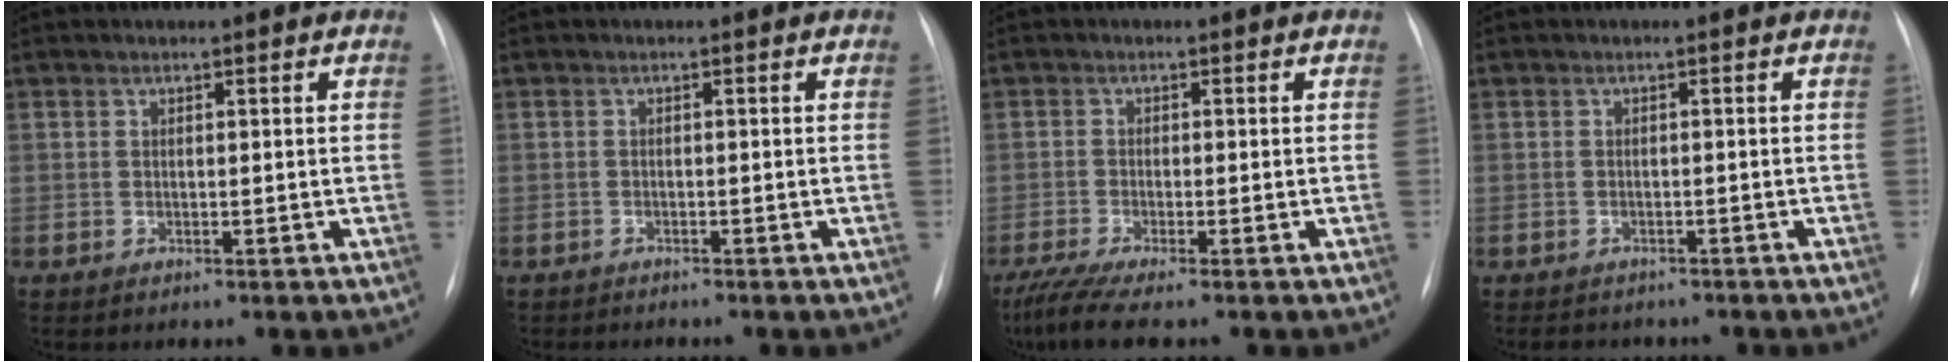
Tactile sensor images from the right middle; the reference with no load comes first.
{"total": 1.8, "force": [-1.7, 0.3, 0.5], "torque": [-0.007, -0.004, -0.022]}
{"total": 5.6, "force": [-4.4, -0.1, 3.6], "torque": [-0.070, -0.019, -0.079]}
{"total": 4.9, "force": [-4.2, 2.1, 1.2], "torque": [-0.015, 0.001, -0.048]}